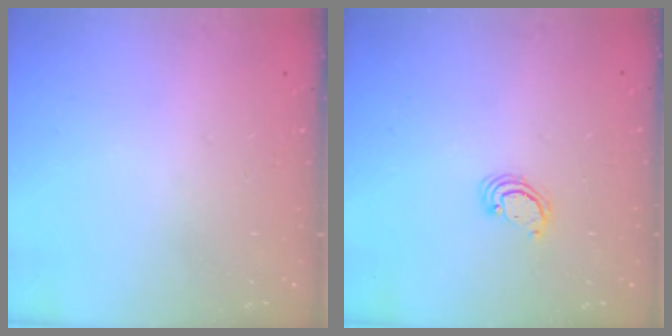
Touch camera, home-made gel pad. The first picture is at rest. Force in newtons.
{"total": 2.6, "press": 2.5, "slide": 0.2}